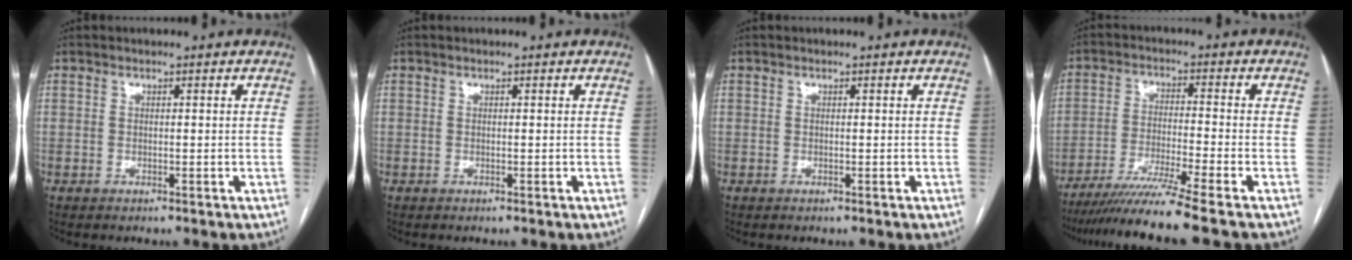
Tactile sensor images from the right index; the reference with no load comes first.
{"total": 0.0}
{"total": 0.0}
{"total": 10.4, "force": [-8.4, -2.5, 5.5], "torque": [-0.086, -0.035, -0.146]}